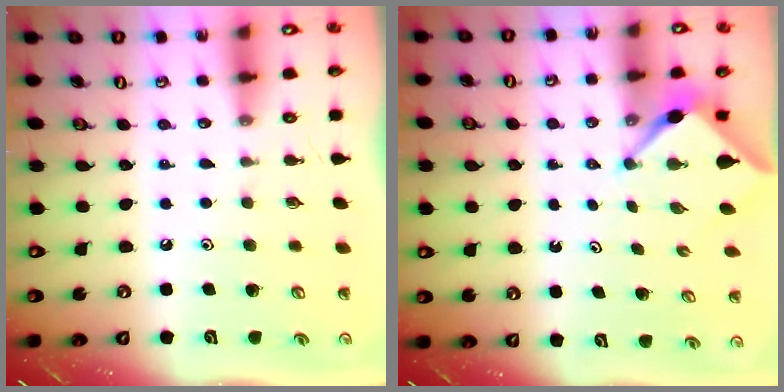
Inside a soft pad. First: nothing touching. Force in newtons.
{"total": 3.8, "press": 3.8, "slide": 0.3}